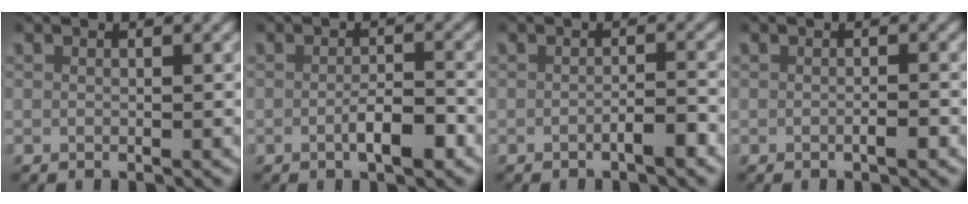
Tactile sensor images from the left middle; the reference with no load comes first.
{"total": 2.5, "force": [-1.3, 0.7, 2.0], "torque": [-0.029, 0.000, -0.027]}
{"total": 1.5, "force": [-1.1, 0.1, 1.0], "torque": [-0.008, 0.003, -0.023]}
{"total": 0.7, "force": [-0.4, 0.0, 0.6], "torque": [-0.009, 0.001, -0.009]}